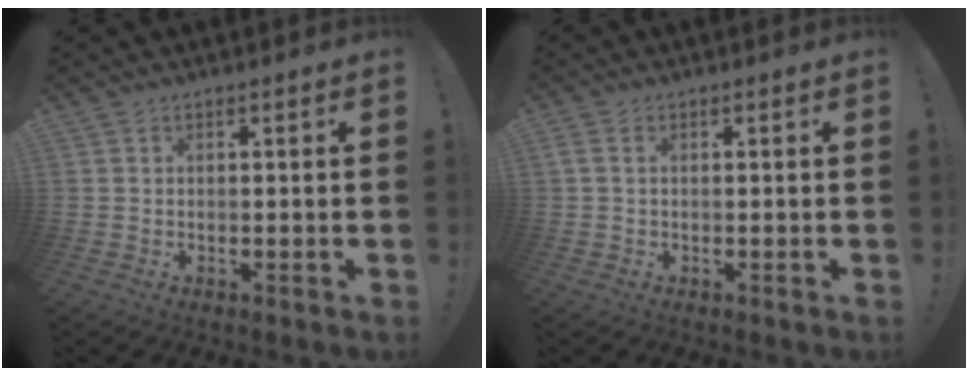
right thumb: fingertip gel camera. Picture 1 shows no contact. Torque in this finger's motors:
{"motor_torque": [0.03, -0.09, 0.21, -0.20, 0.05]}